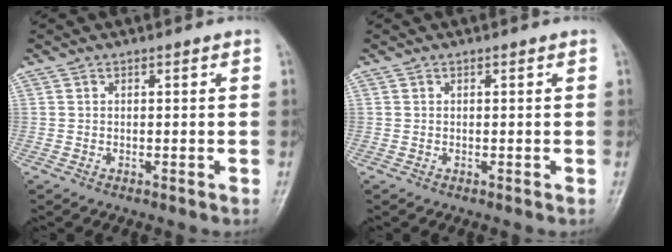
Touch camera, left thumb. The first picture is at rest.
{"total": 0.0}